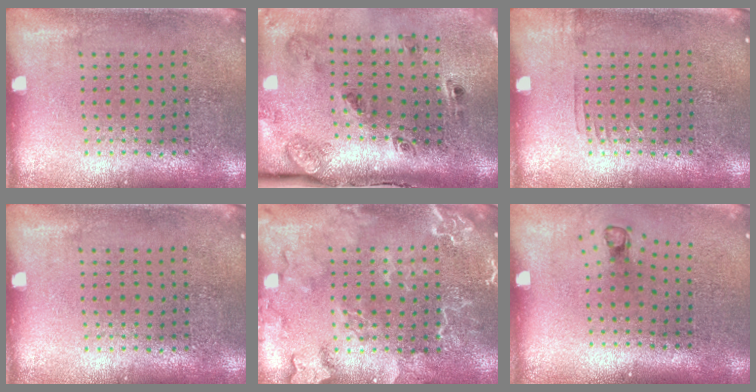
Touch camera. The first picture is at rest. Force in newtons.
{"total": 3.2, "press": 2.0, "slide": 2.5}
{"total": 0.6, "press": 0.6, "slide": 0.2}
{"total": 0.0}
{"total": 2.3, "press": 2.3, "slide": 0.2}
{"total": 0.8, "press": 0.4, "slide": 0.7}